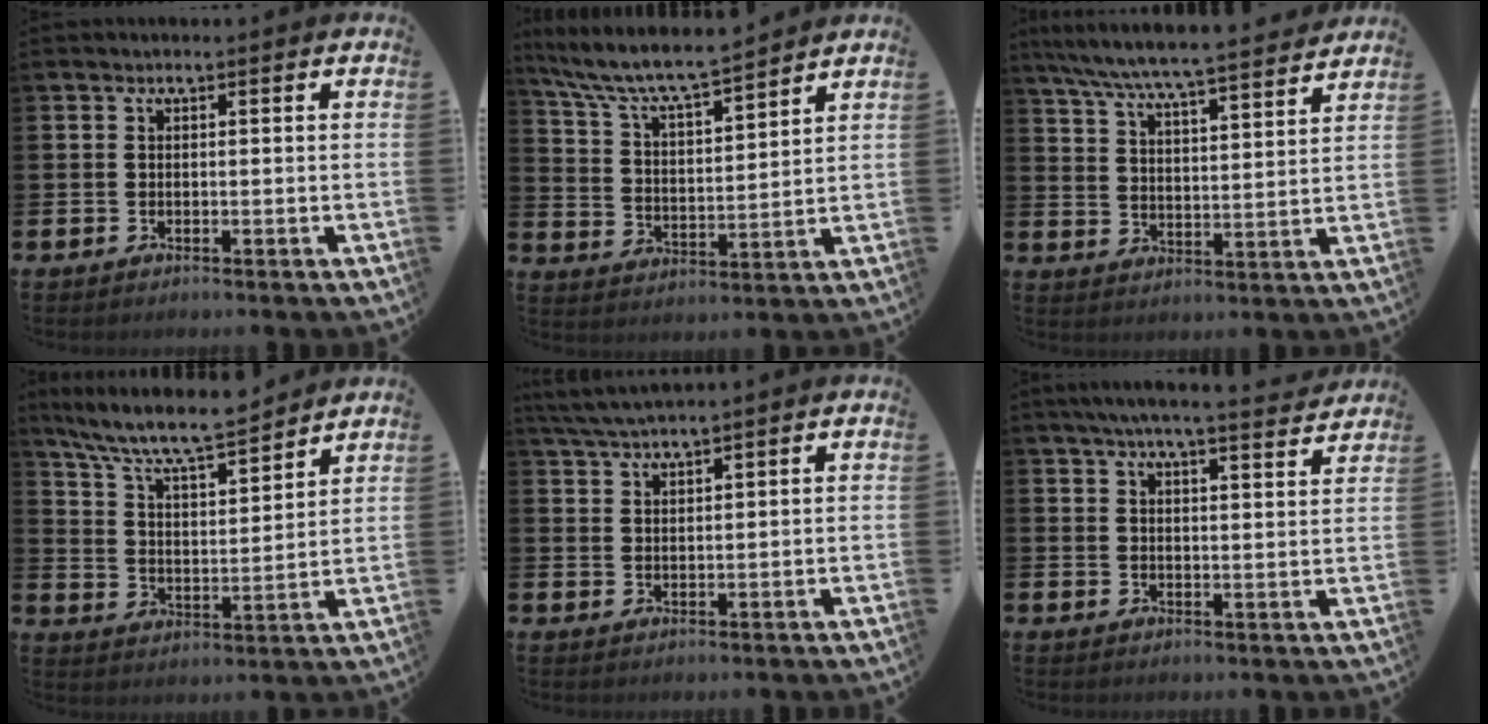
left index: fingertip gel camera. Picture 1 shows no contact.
{"total": 7.7, "force": [7.2, 0.6, 2.6], "torque": [-0.086, -0.051, 0.125]}
{"total": 7.4, "force": [7.0, 0.0, 2.2], "torque": [-0.074, -0.053, 0.122]}
{"total": 8.9, "force": [8.4, 1.0, 2.9], "torque": [-0.096, -0.056, 0.146]}
{"total": 3.5, "force": [3.4, -0.2, 1.0], "torque": [-0.035, -0.010, 0.064]}
{"total": 5.9, "force": [5.6, -0.1, 2.0], "torque": [-0.053, -0.024, 0.098]}